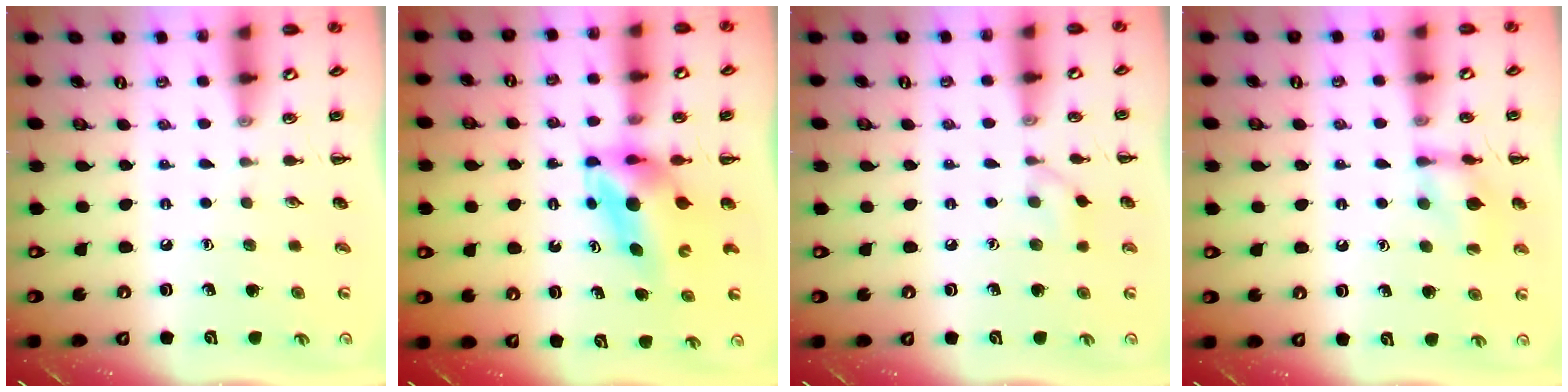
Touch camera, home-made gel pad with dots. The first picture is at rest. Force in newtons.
{"total": 4.6, "press": 4.5, "slide": 1.1}
{"total": 5.8, "press": 5.6, "slide": 1.6}
{"total": 11.4, "press": 11.3, "slide": 1.5}